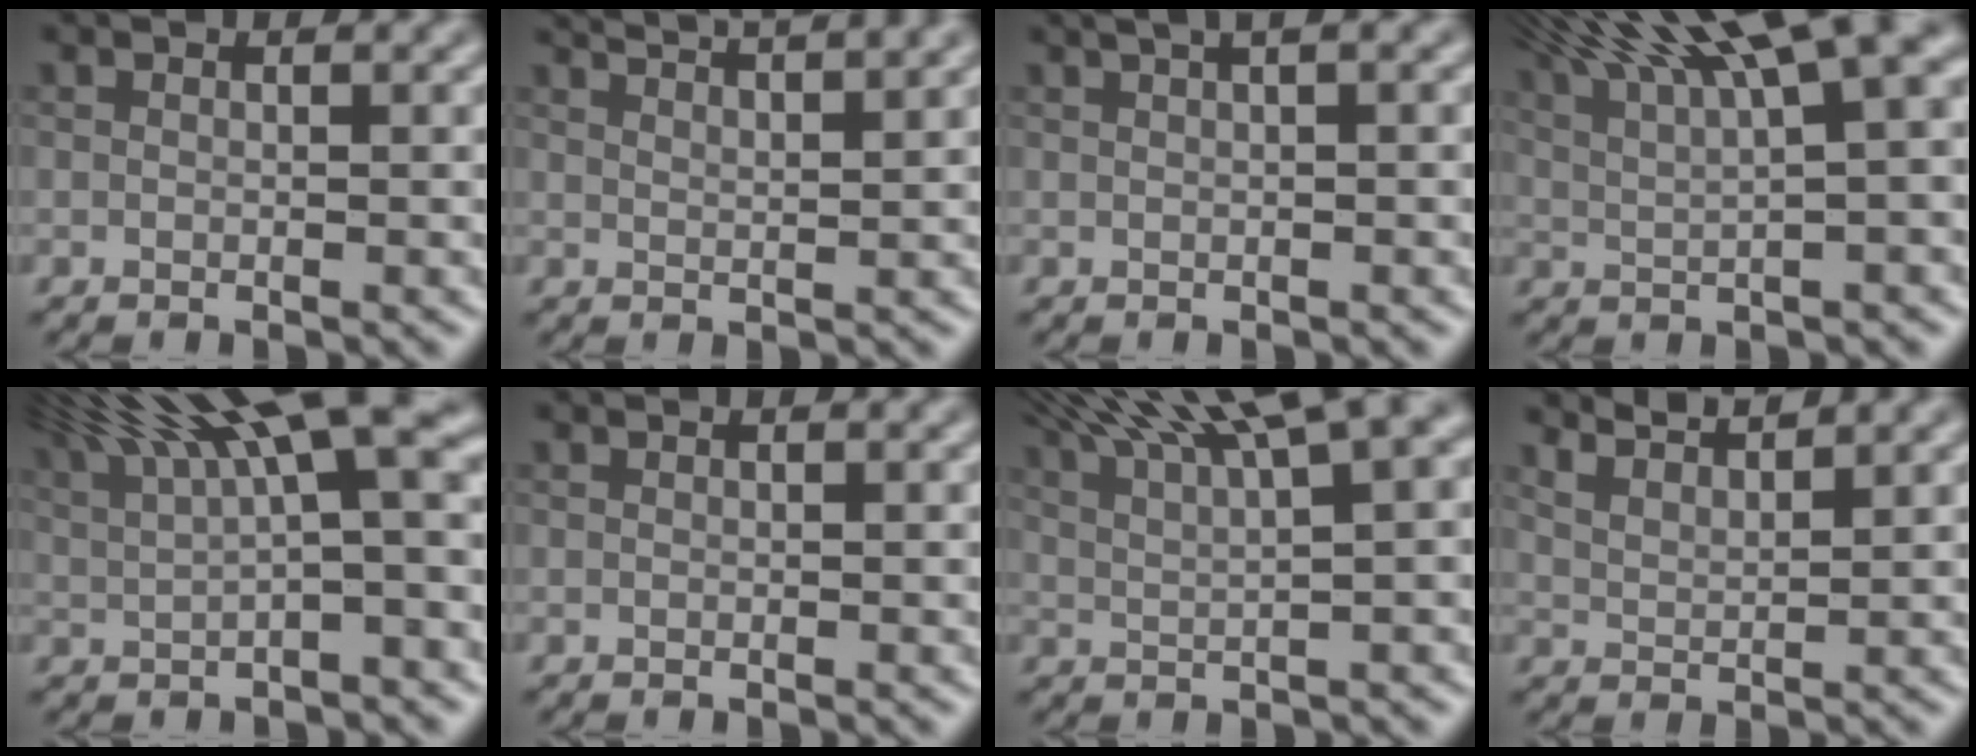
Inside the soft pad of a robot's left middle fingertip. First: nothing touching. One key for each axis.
{"total": 6.6, "fx": 5.3, "fy": 1.9, "fz": 3.4, "tx": -0.025, "ty": 0.039, "tz": 0.044}
{"total": 4.9, "fx": 2.6, "fy": 2.1, "fz": 3.6, "tx": -0.024, "ty": 0.027, "tz": 0.014}
{"total": 12.9, "fx": 7.3, "fy": 3.6, "fz": 10.0, "tx": -0.138, "ty": 0.038, "tz": 0.102}
{"total": 11.1, "fx": 5.3, "fy": 2.8, "fz": 9.4, "tx": -0.147, "ty": 0.031, "tz": 0.089}
{"total": 0.0}
{"total": 10.4, "fx": 6.6, "fy": 2.5, "fz": 7.6, "tx": -0.098, "ty": 0.035, "tz": 0.085}
{"total": 3.8, "fx": 3.6, "fy": 0.5, "fz": 1.1, "tx": -0.010, "ty": 0.007, "tz": 0.046}